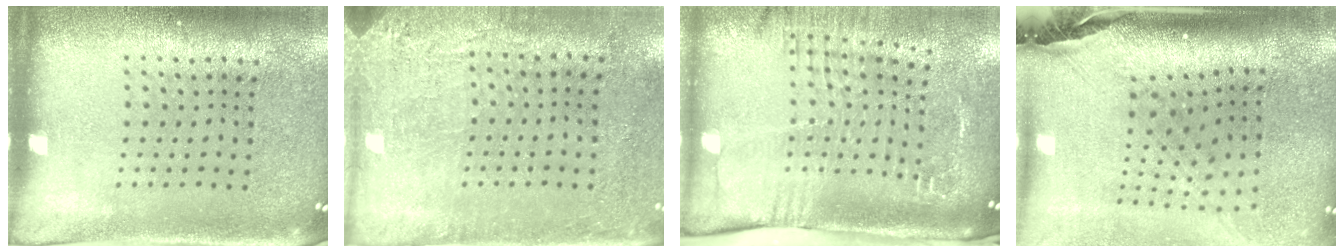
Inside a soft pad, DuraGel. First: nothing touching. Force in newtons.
{"total": 2.8, "press": 2.3, "slide": 1.6}
{"total": 2.7, "press": 2.1, "slide": 1.6}
{"total": 2.8, "press": 2.1, "slide": 1.9}